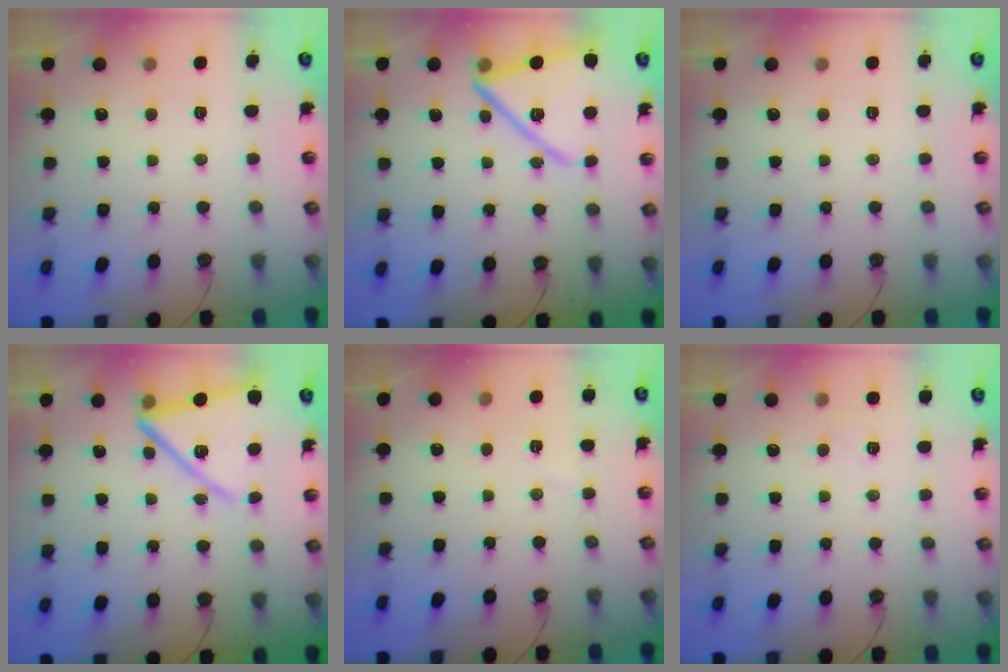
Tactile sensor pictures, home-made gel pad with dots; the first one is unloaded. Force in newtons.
{"total": 16.0, "press": 15.9, "slide": 1.2}
{"total": 0.0}
{"total": 14.5, "press": 14.5, "slide": 1.2}
{"total": 2.3, "press": 1.7, "slide": 1.6}
{"total": 4.1, "press": 3.3, "slide": 2.5}